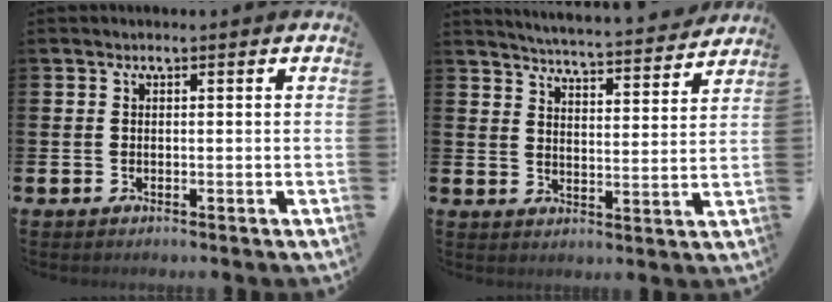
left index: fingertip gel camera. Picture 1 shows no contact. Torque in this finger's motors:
{"motor_torque": [0.94, -1.21, 0.32, 0.05]}